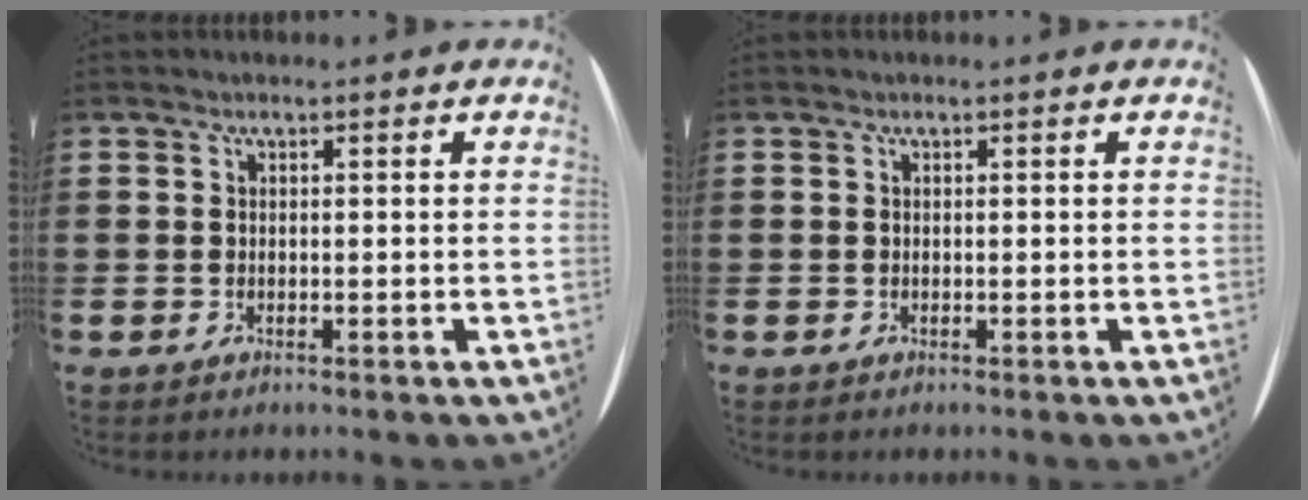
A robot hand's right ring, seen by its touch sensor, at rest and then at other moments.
{"total": 0.0}